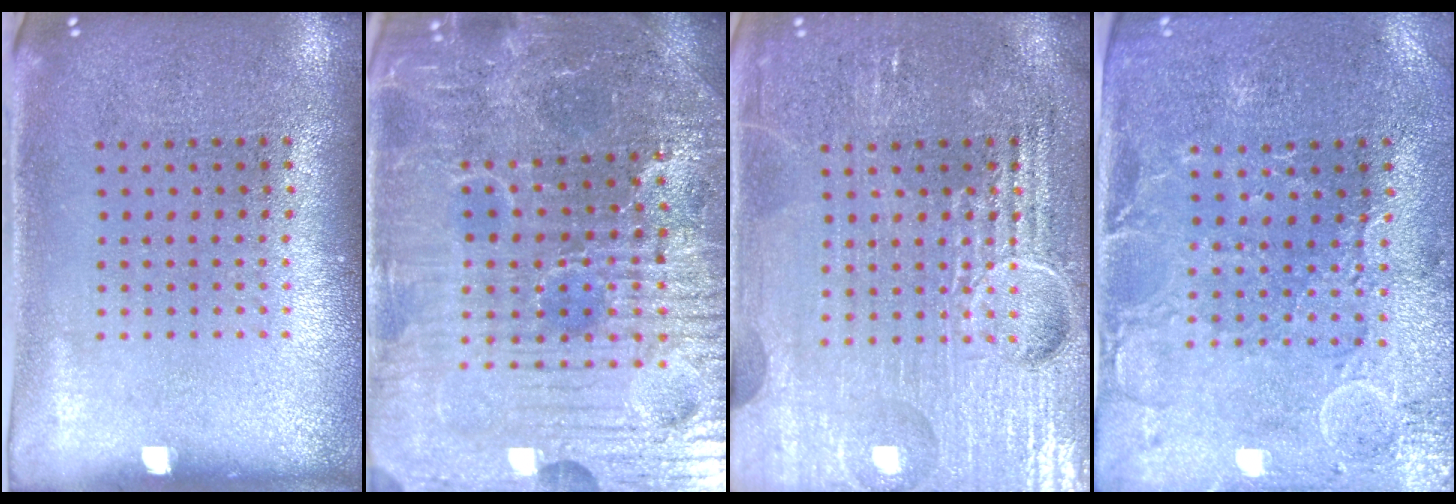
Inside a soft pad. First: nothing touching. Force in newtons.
{"total": 5.8, "press": 5.5, "slide": 1.8}
{"total": 7.1, "press": 7.0, "slide": 0.8}
{"total": 0.7, "press": 0.5, "slide": 0.4}